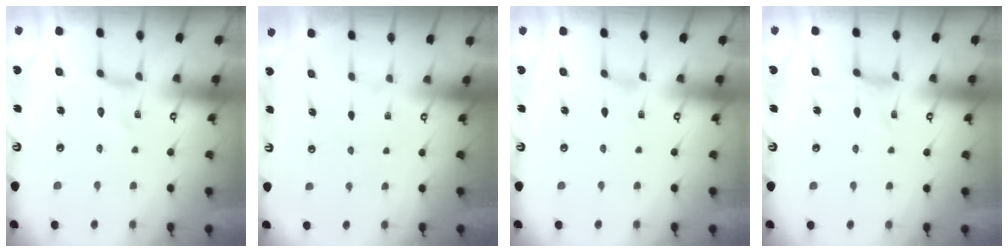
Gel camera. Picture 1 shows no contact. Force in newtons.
{"total": 0.0}
{"total": 0.0}
{"total": 2.4, "press": 2.4, "slide": 0.3}